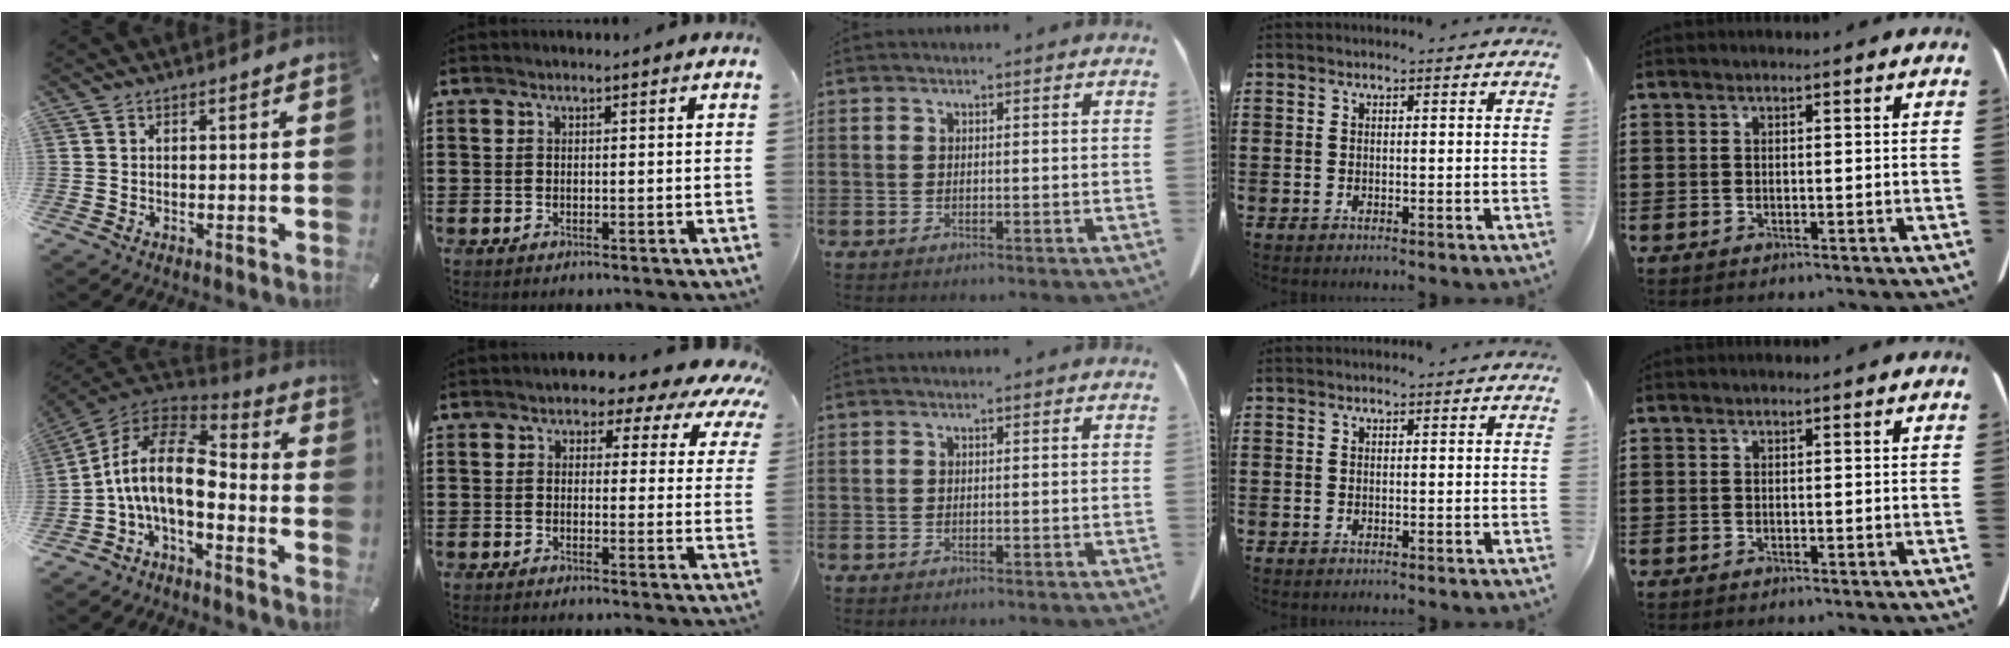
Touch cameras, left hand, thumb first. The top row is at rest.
{"thumb": {"total": 13.9, "force": [-1.4, 7.2, 11.8], "torque": [-0.255, -0.004, -0.028]}, "index": {"total": 3.9, "force": [2.9, 2.1, 1.4], "torque": [-0.024, -0.020, 0.041]}}